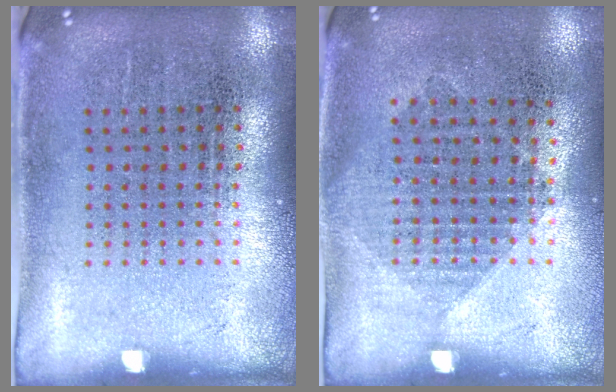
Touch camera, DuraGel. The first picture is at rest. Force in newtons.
{"total": 1.0, "press": 0.9, "slide": 0.5}